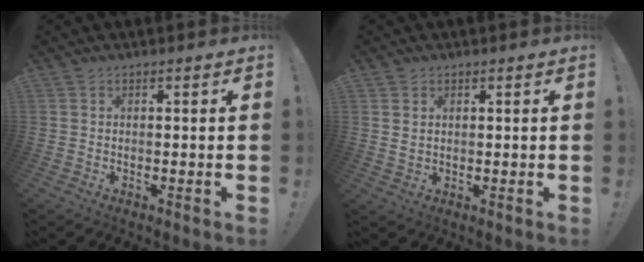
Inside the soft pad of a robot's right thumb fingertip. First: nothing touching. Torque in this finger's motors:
{"motor_torque": [-0.25, 0.26, 0.03, 0.30, -0.06]}